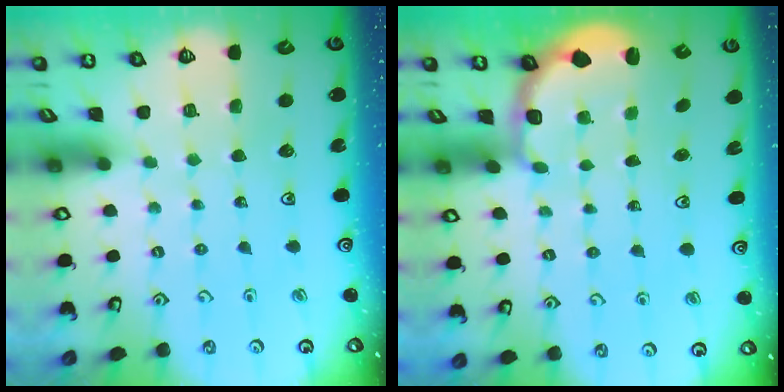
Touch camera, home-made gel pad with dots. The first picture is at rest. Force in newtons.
{"total": 3.0, "press": 2.2, "slide": 2.0}